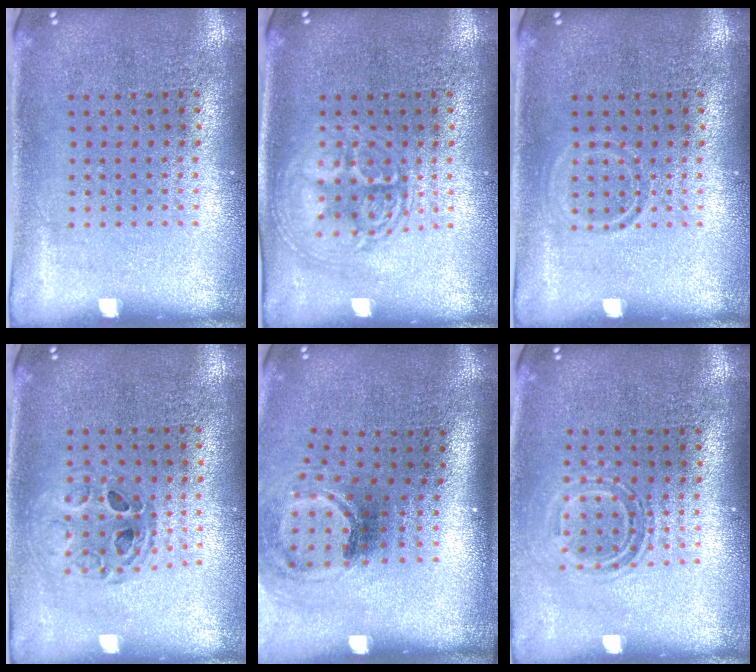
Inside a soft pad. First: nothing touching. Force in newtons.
{"total": 2.9, "press": 2.9, "slide": 0.4}
{"total": 0.9, "press": 0.9, "slide": 0.2}
{"total": 0.8, "press": 0.8, "slide": 0.1}
{"total": 2.0, "press": 1.3, "slide": 1.6}
{"total": 1.5, "press": 1.1, "slide": 1.0}